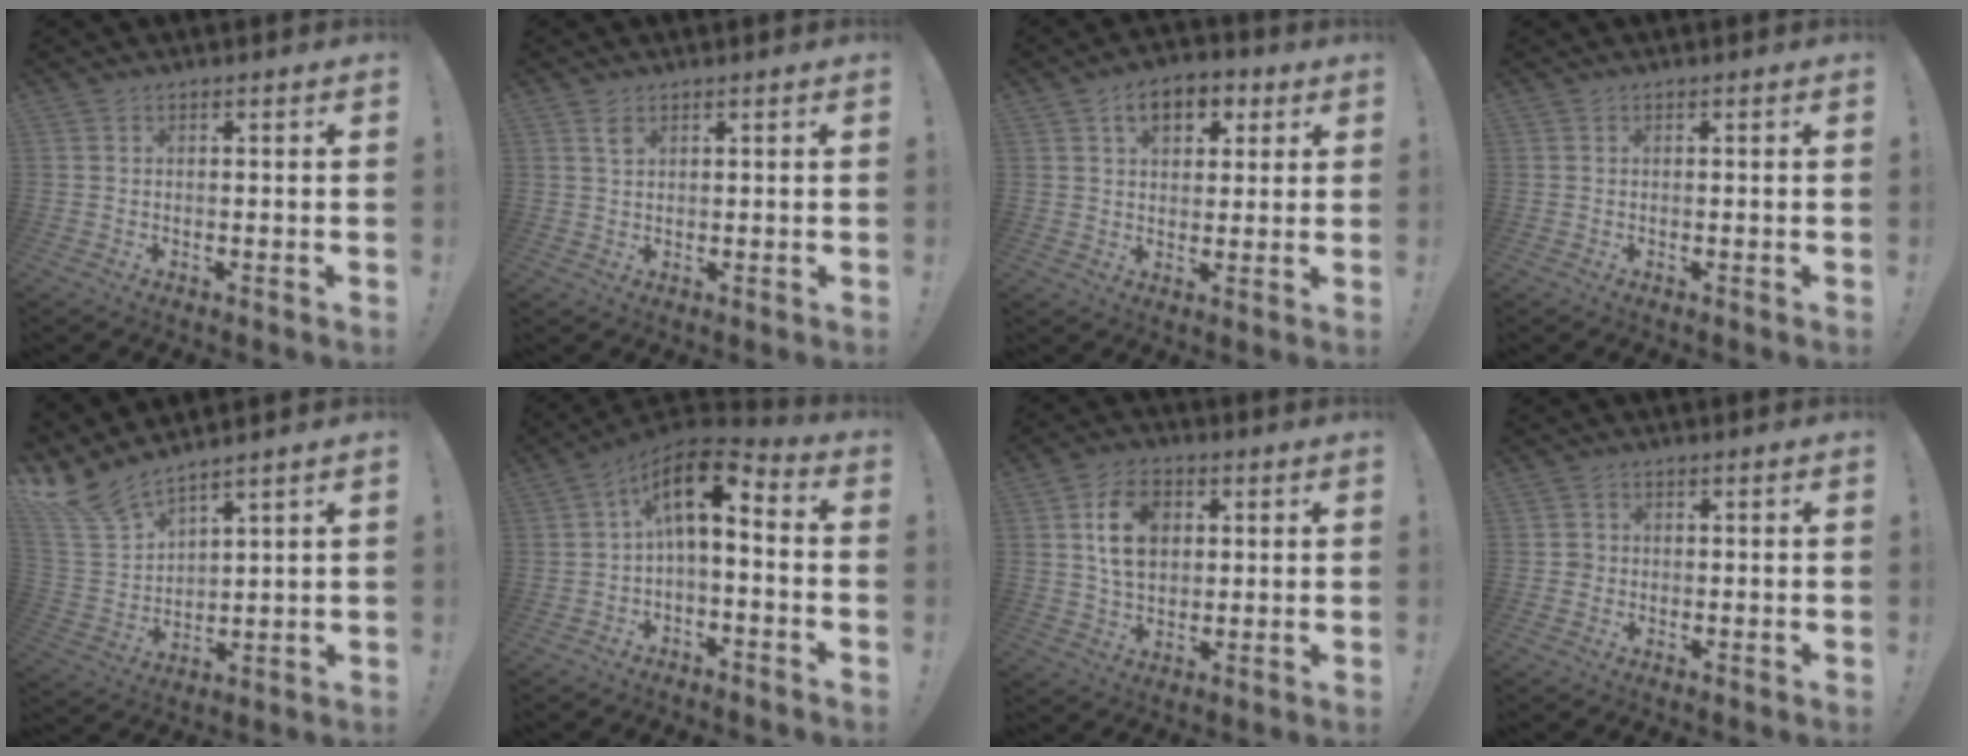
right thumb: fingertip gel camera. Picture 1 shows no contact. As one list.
[{"total": 2.2, "force": [1.3, 1.1, 1.4], "torque": [-0.014, -0.007, 0.022]}, {"total": 9.1, "force": [4.0, 6.2, 5.3], "torque": [-0.075, -0.002, 0.072]}, {"total": 0.0}, {"total": 8.7, "force": [7.4, 2.7, 3.7], "torque": [-0.087, -0.041, 0.145]}, {"total": 11.0, "force": [1.9, 4.5, 9.8], "torque": [-0.175, -0.001, 0.030]}, {"total": 11.9, "force": [3.1, 8.7, 7.6], "torque": [-0.113, 0.003, 0.057]}, {"total": 1.9, "force": [-0.4, 1.9, 0.5], "torque": [-0.005, 0.007, -0.007]}]